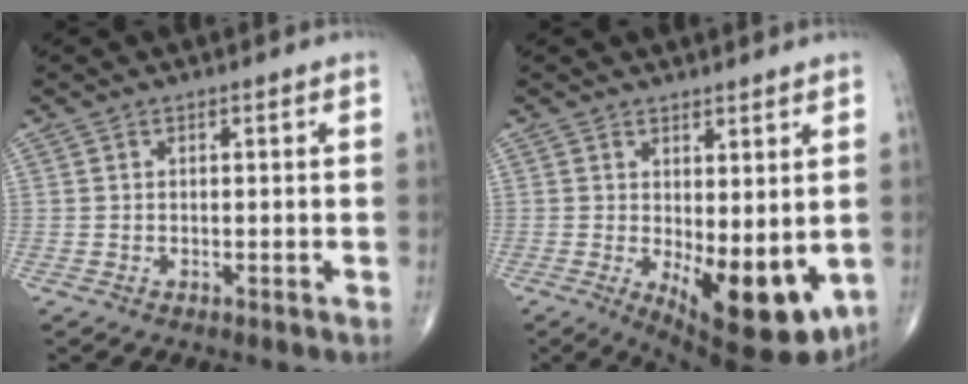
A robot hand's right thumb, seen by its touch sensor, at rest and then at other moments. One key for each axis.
{"total": 13.0, "fx": -2.0, "fy": 5.4, "fz": 11.7, "tx": -0.154, "ty": -0.030, "tz": -0.009}